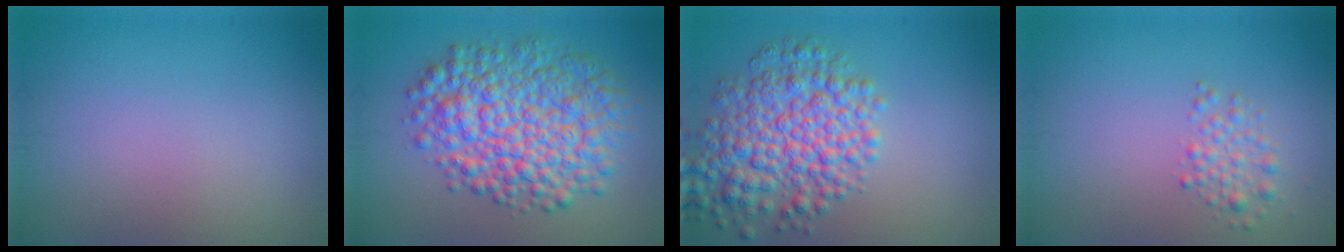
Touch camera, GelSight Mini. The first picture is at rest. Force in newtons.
{"total": 9.3, "press": 9.3, "slide": 0.1}
{"total": 7.1, "press": 7.1, "slide": 0.1}
{"total": 1.7, "press": 1.7, "slide": 0.1}